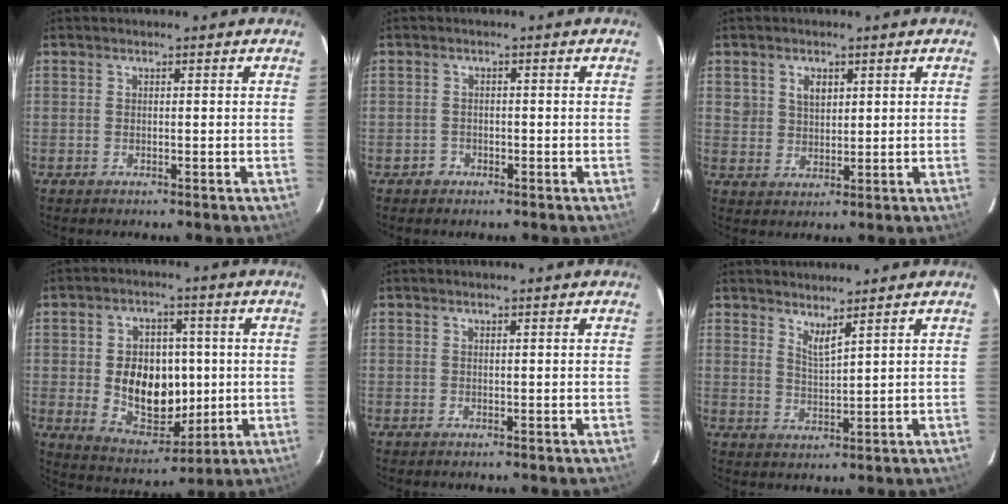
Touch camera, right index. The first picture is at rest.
{"total": 1.8, "force": [-1.0, 1.5, 0.0], "torque": [-0.002, 0.007, -0.014]}
{"total": 4.0, "force": [1.9, 3.1, 1.8], "torque": [-0.028, 0.007, 0.040]}
{"total": 13.6, "force": [-0.3, 9.8, 9.4], "torque": [-0.181, 0.002, 0.015]}
{"total": 0.0}
{"total": 3.2, "force": [2.7, -0.1, 1.7], "torque": [-0.030, -0.009, 0.046]}